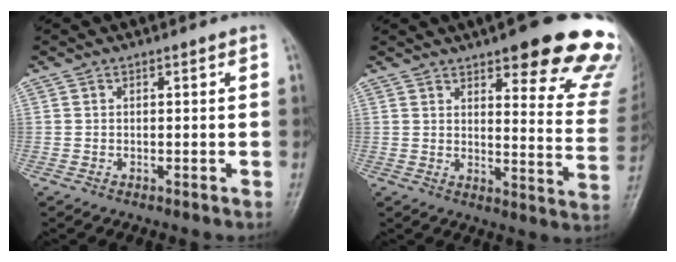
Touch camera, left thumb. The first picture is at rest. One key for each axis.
{"total": 21.6, "fx": 14.6, "fy": 5.7, "fz": 14.8, "tx": -0.145, "ty": -0.069, "tz": 0.171}